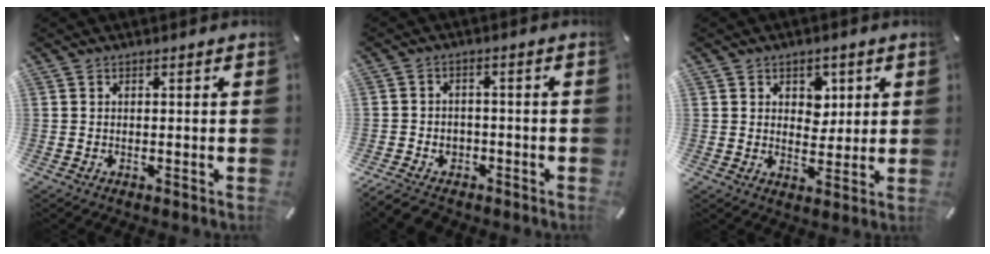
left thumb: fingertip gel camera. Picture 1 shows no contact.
{"total": 5.1, "force": [-3.3, 3.7, 1.5], "torque": [-0.035, 0.019, -0.065]}
{"total": 5.2, "force": [2.1, 4.4, 1.8], "torque": [-0.011, -0.005, 0.030]}